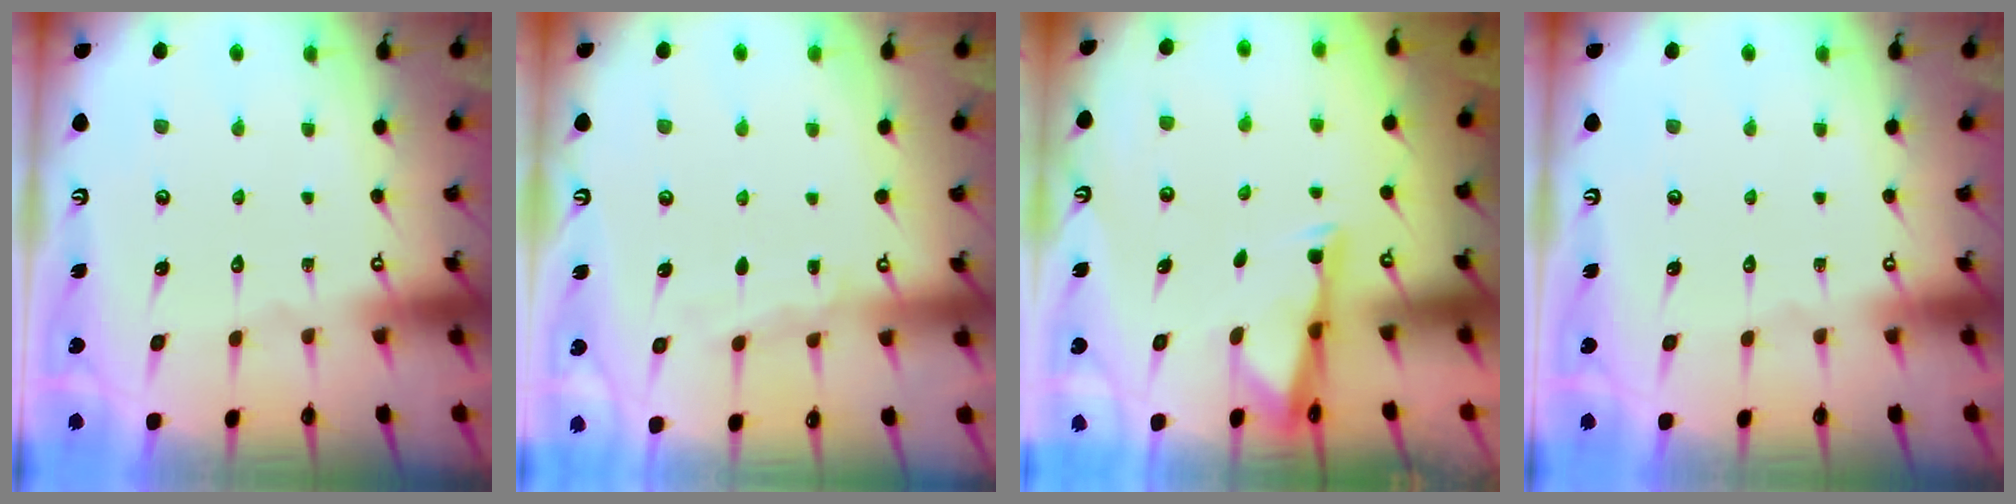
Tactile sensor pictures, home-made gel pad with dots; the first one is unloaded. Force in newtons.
{"total": 5.1, "press": 5.0, "slide": 0.7}
{"total": 3.1, "press": 3.1, "slide": 0.4}
{"total": 0.0}